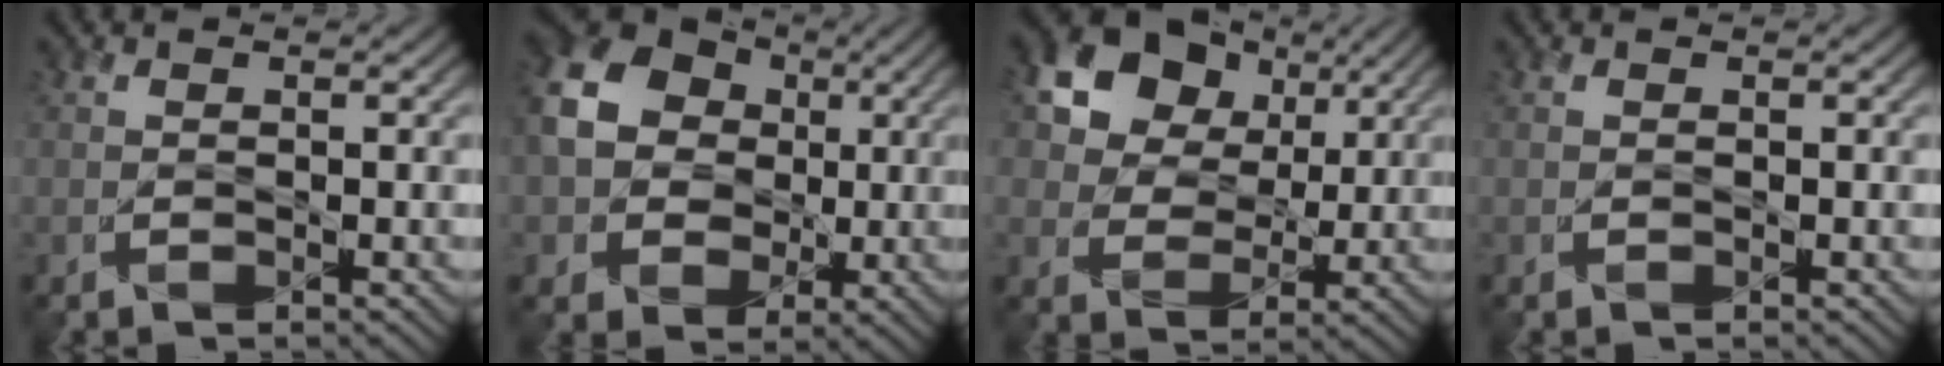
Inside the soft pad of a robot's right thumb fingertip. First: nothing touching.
{"total": 15.5, "force": [1.8, 13.5, 7.3], "torque": [-0.219, 0.014, 0.022]}
{"total": 15.0, "force": [7.3, 10.9, 7.2], "torque": [-0.191, 0.040, 0.160]}
{"total": 0.0}